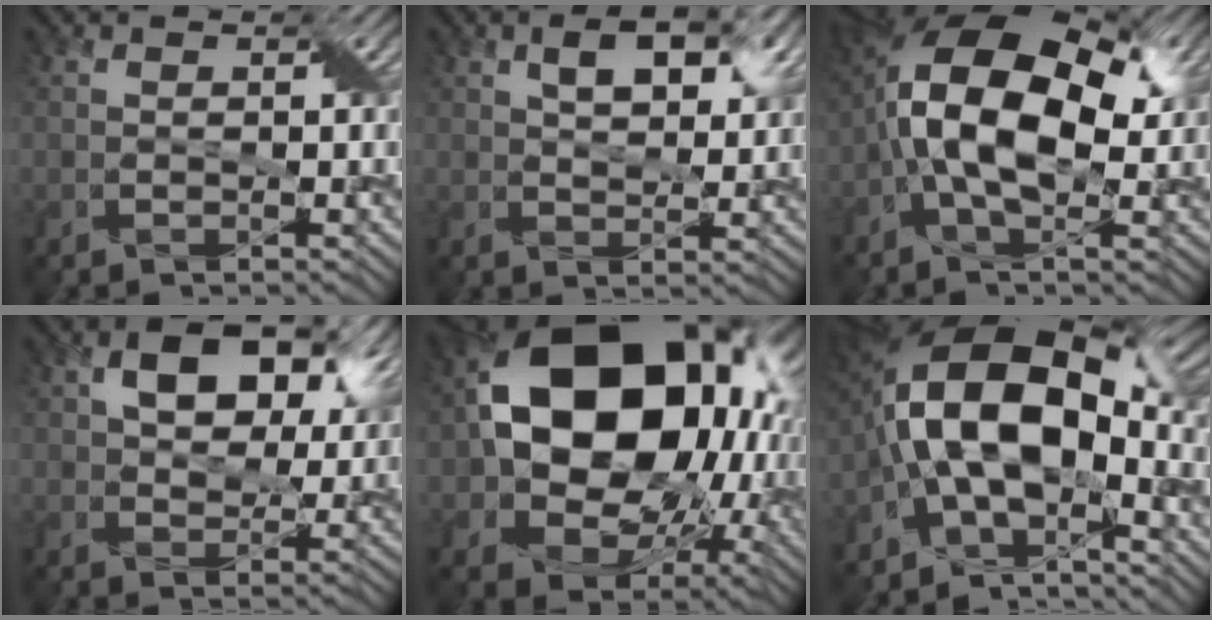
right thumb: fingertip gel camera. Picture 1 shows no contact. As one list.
[{"total": 5.9, "force": [2.8, 2.6, 4.4], "torque": [-0.080, 0.000, 0.046]}, {"total": 14.3, "force": [0.8, 7.2, 12.3], "torque": [-0.229, 0.022, -0.002]}, {"total": 9.6, "force": [4.2, 5.7, 6.4], "torque": [-0.117, 0.003, 0.068]}, {"total": 20.2, "force": [2.3, 15.2, 13.0], "torque": [-0.242, -0.030, 0.063]}, {"total": 15.8, "force": [-2.3, 8.0, 13.4], "torque": [-0.222, 0.020, -0.060]}]